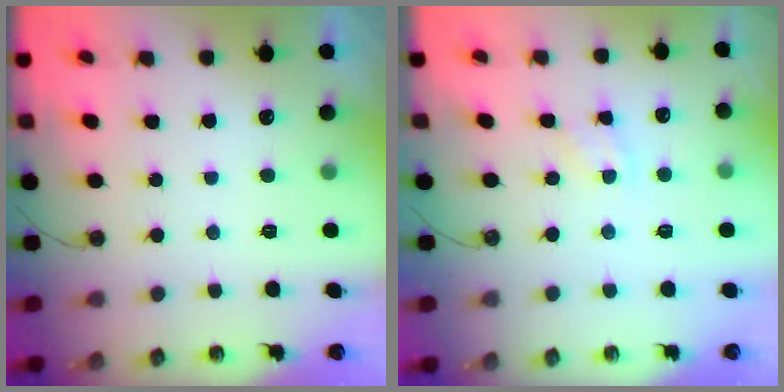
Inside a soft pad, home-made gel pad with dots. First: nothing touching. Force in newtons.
{"total": 4.1, "press": 4.0, "slide": 0.5}